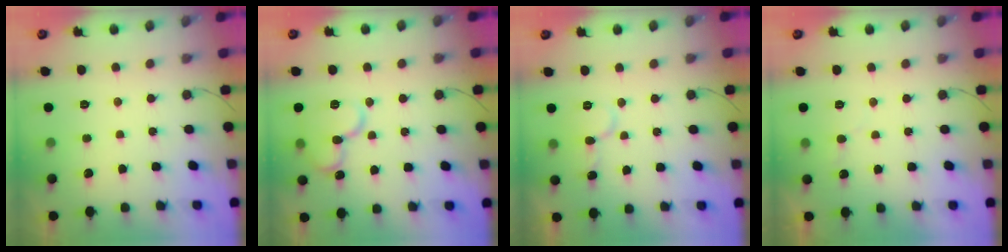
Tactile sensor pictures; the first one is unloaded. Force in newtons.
{"total": 12.2, "press": 12.1, "slide": 1.7}
{"total": 7.6, "press": 7.6, "slide": 0.8}
{"total": 4.7, "press": 4.7, "slide": 0.4}